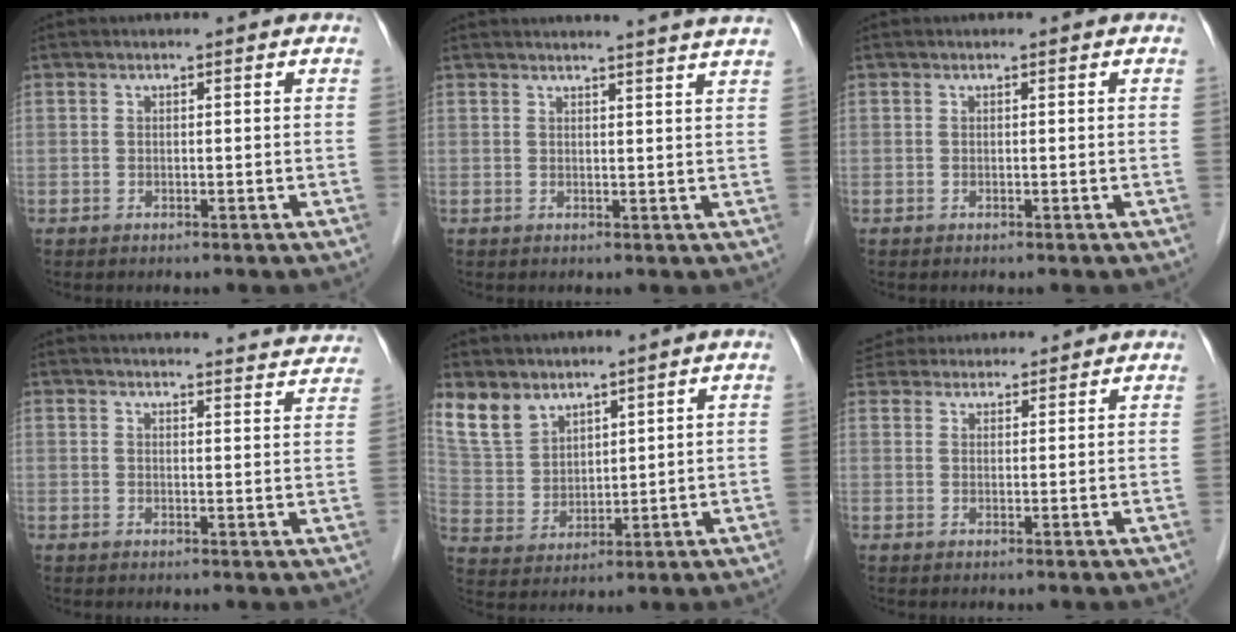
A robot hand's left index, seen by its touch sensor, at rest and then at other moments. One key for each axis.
{"total": 8.7, "fx": 8.2, "fy": -1.3, "fz": 2.5, "tx": -0.026, "ty": -0.019, "tz": 0.077}
{"total": 0.0}
{"total": 18.9, "fx": 18.4, "fy": 2.2, "fz": 3.4, "tx": -0.029, "ty": -0.027, "tz": 0.205}
{"total": 8.7, "fx": 7.0, "fy": 4.7, "fz": 2.1, "tx": -0.056, "ty": 0.006, "tz": 0.164}
{"total": 11.3, "fx": 10.7, "fy": 2.4, "fz": 2.9, "tx": -0.052, "ty": 0.043, "tz": 0.171}